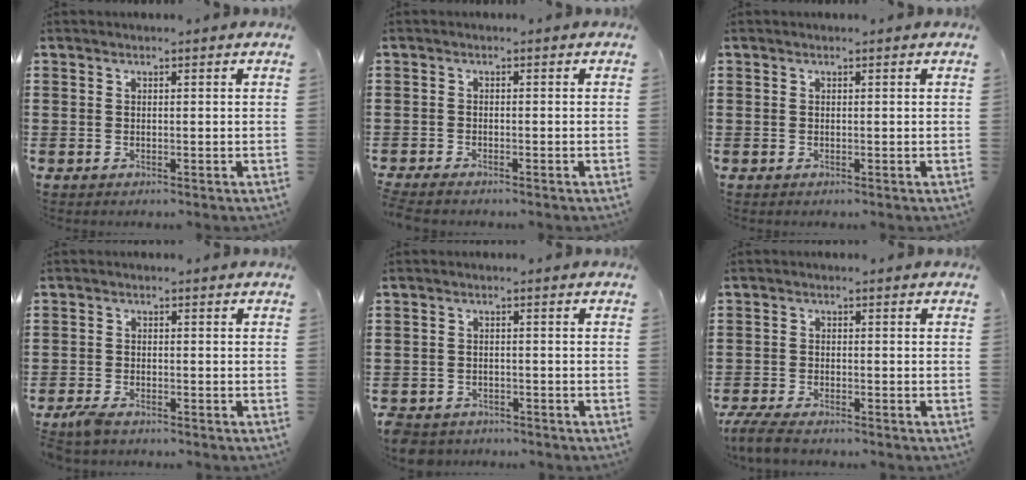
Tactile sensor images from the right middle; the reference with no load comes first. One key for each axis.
{"total": 1.0, "fx": -0.9, "fy": 0.1, "fz": 0.2, "tx": -0.008, "ty": -0.001, "tz": -0.019}
{"total": 0.0}
{"total": 2.4, "fx": -1.9, "fy": 0.6, "fz": 1.2, "tx": -0.037, "ty": -0.001, "tz": -0.042}
{"total": 2.3, "fx": -2.2, "fy": 0.7, "fz": -0.1, "tx": -0.014, "ty": -0.002, "tz": -0.052}
{"total": 3.4, "fx": -3.1, "fy": 0.4, "fz": 1.3, "tx": -0.043, "ty": -0.008, "tz": -0.068}